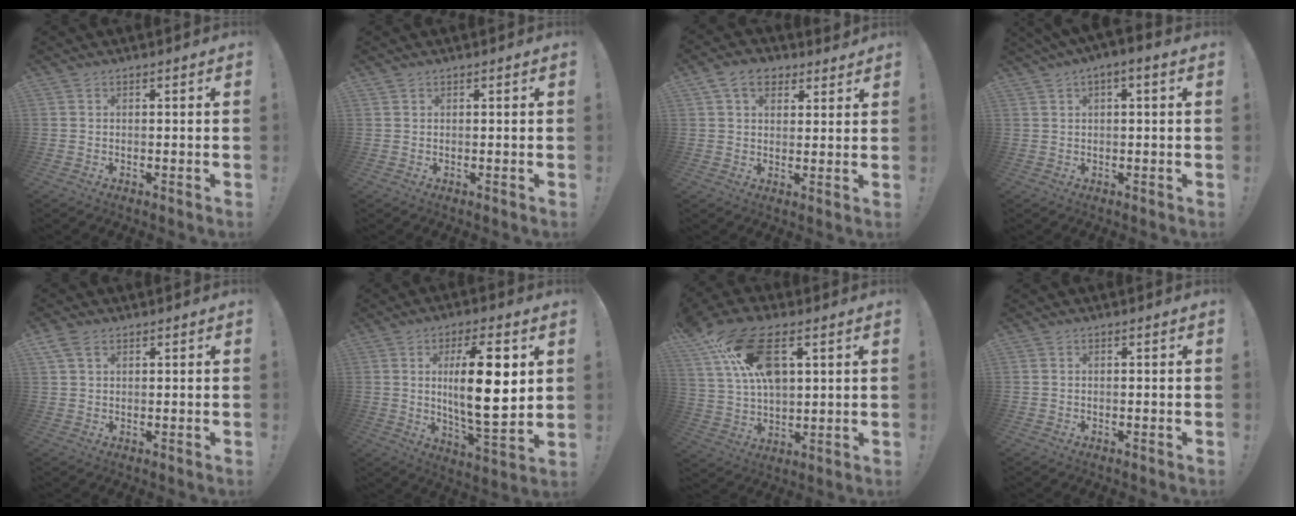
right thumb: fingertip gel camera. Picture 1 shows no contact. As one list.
[{"total": 0.0}, {"total": 8.5, "force": [4.5, 5.8, 4.2], "torque": [-0.063, -0.010, 0.086]}, {"total": 3.0, "force": [-0.1, 0.9, 2.9], "torque": [-0.041, 0.003, -0.004]}, {"total": 3.9, "force": [2.0, 2.3, 2.4], "torque": [-0.042, -0.002, 0.039]}, {"total": 17.7, "force": [3.5, 5.0, 16.6], "torque": [-0.264, -0.018, 0.040]}, {"total": 18.4, "force": [8.1, 9.6, 13.4], "torque": [-0.232, -0.030, 0.146]}, {"total": 0.0}]